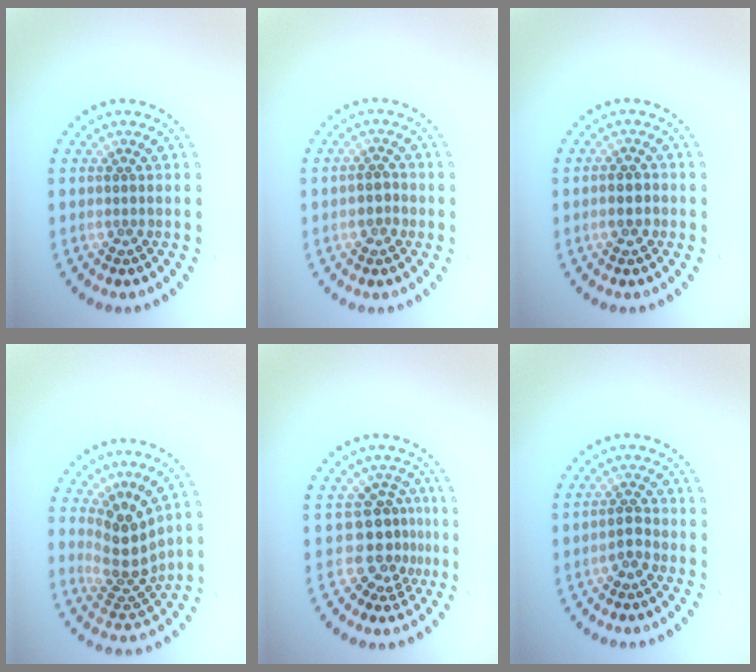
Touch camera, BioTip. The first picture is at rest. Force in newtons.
{"total": 1.1, "press": 1.1, "slide": 0.3}
{"total": 2.0, "press": 1.9, "slide": 0.5}
{"total": 3.8, "press": 3.0, "slide": 2.3}
{"total": 3.6, "press": 2.6, "slide": 2.5}
{"total": 1.8, "press": 1.7, "slide": 0.5}